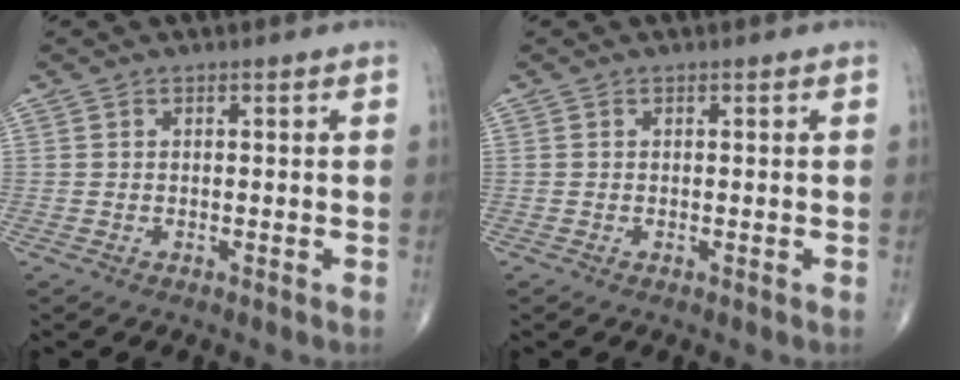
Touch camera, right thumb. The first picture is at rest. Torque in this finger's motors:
{"motor_torque": [-0.09, -0.17, -0.27, -0.21, 0.00]}